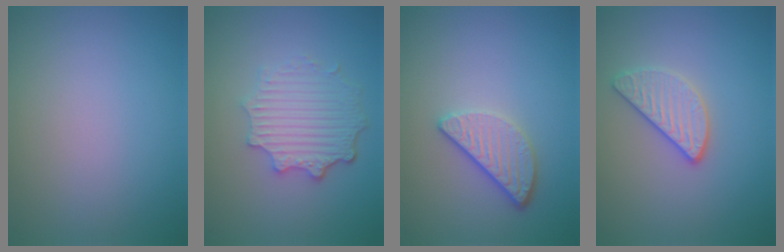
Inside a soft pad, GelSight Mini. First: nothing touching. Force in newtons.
{"total": 4.6, "press": 3.6, "slide": 2.8}
{"total": 3.4, "press": 2.8, "slide": 1.9}
{"total": 2.6, "press": 2.5, "slide": 0.8}